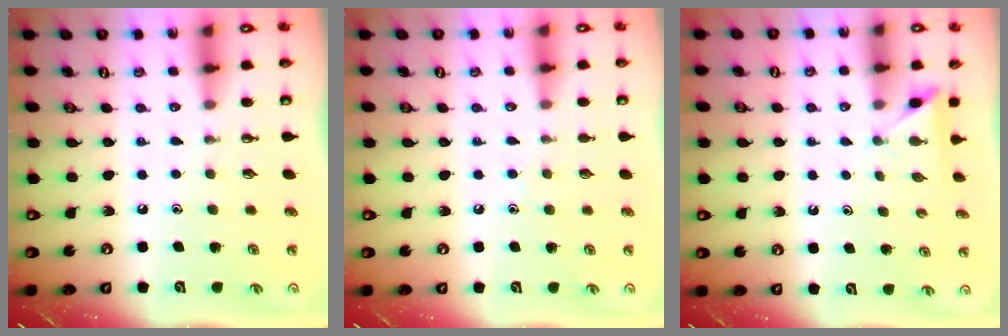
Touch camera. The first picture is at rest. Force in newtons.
{"total": 5.4, "press": 5.4, "slide": 0.6}
{"total": 2.5, "press": 2.4, "slide": 0.3}